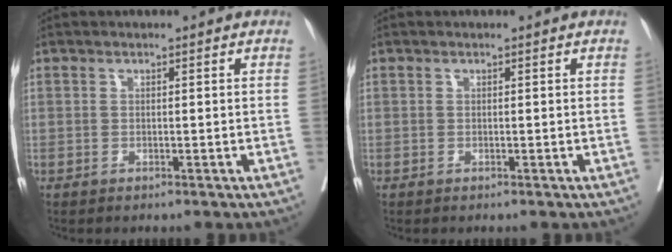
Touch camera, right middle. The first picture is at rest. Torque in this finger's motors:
{"motor_torque": [0.00, 0.00, 0.00, 0.00]}